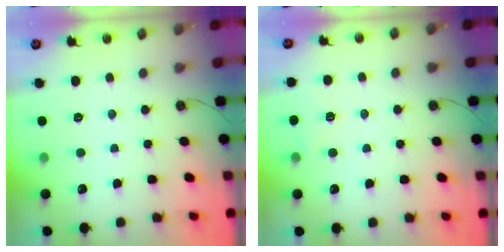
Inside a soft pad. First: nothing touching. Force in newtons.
{"total": 4.0, "press": 3.9, "slide": 0.7}